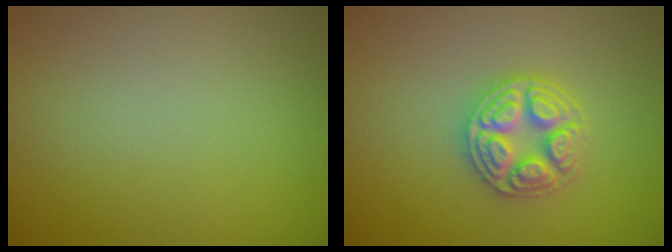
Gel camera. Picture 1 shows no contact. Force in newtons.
{"total": 4.6, "press": 4.6, "slide": 0.5}